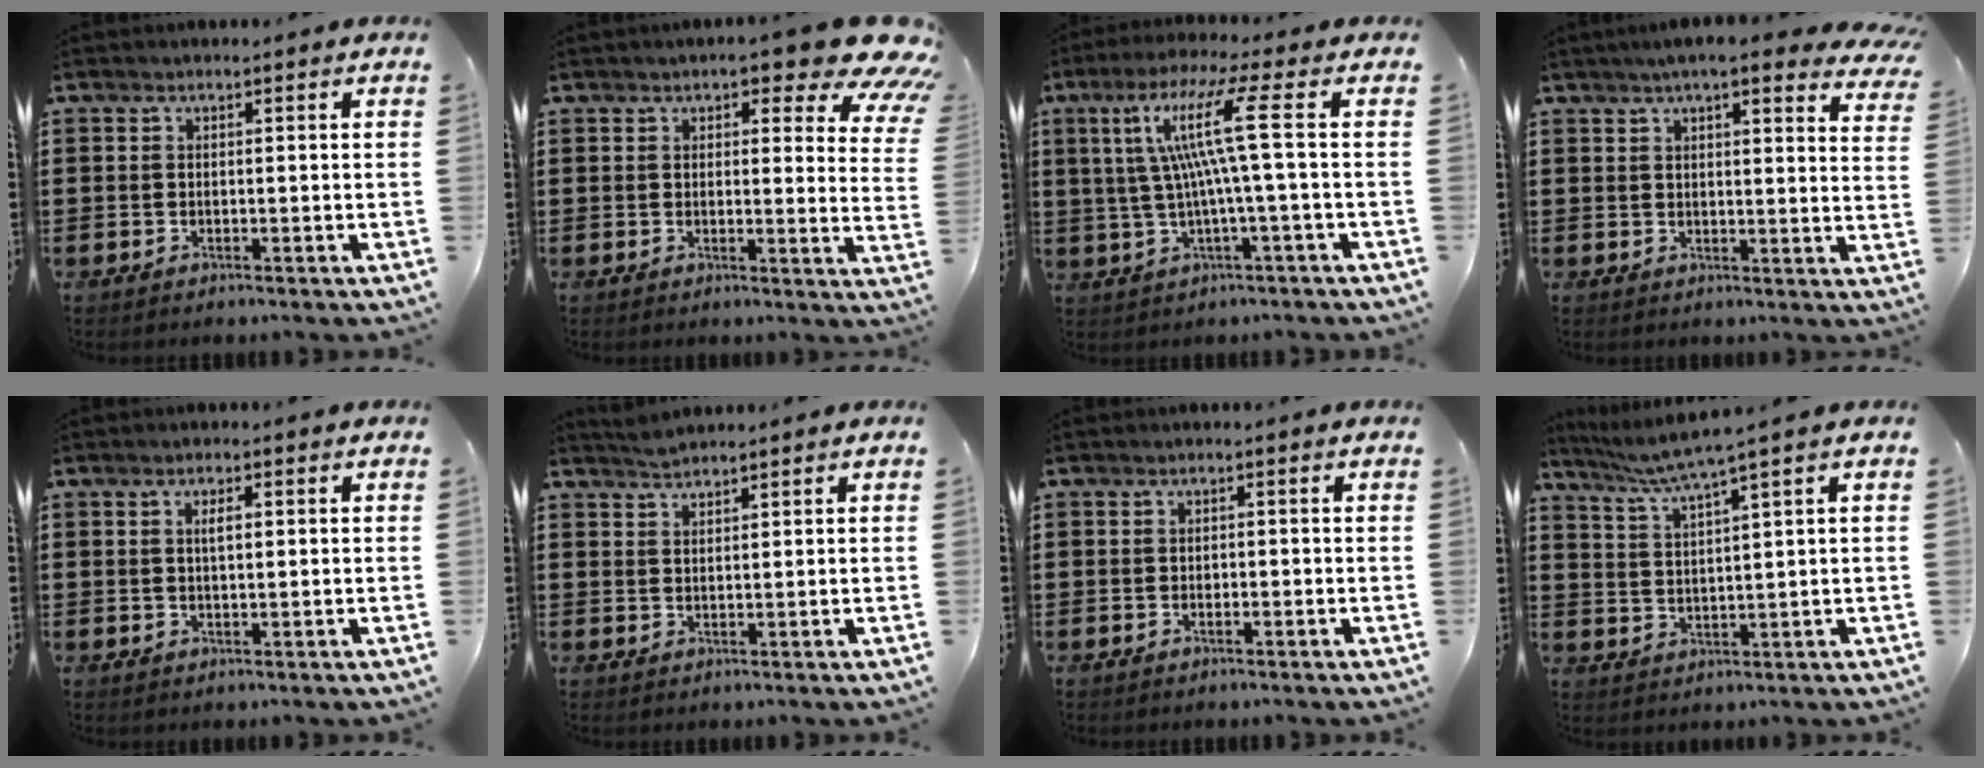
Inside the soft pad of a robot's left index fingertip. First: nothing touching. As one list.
[{"total": 7.8, "force": [6.1, 1.5, 4.7], "torque": [-0.070, -0.030, 0.100]}, {"total": 10.8, "force": [1.5, 0.0, 10.7], "torque": [-0.224, -0.003, 0.009]}, {"total": 6.0, "force": [5.1, 1.0, 2.9], "torque": [-0.065, -0.007, 0.091]}, {"total": 2.1, "force": [0.5, 0.6, 2.0], "torque": [-0.038, 0.003, 0.006]}, {"total": 1.7, "force": [1.7, 0.0, 0.1], "torque": [-0.006, 0.003, 0.034]}, {"total": 0.5, "force": [-0.3, 0.3, 0.3], "torque": [-0.009, -0.003, -0.005]}, {"total": 3.9, "force": [3.1, -0.7, 2.4], "torque": [-0.058, -0.014, 0.047]}]